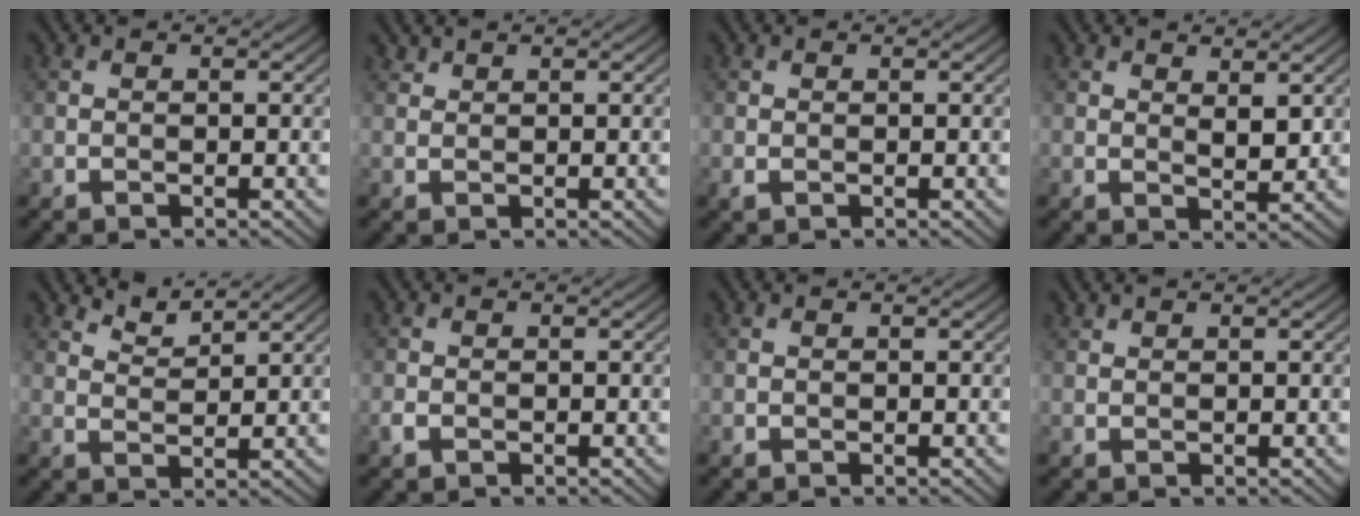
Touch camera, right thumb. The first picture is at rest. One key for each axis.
{"total": 1.0, "fx": 1.0, "fy": 0.2, "fz": 0.2, "tx": -0.006, "ty": 0.002, "tz": 0.023}
{"total": 0.8, "fx": -0.1, "fy": 0.6, "fz": 0.5, "tx": -0.013, "ty": -0.003, "tz": -0.001}
{"total": 2.7, "fx": 1.6, "fy": 1.0, "fz": 1.8, "tx": -0.031, "ty": -0.007, "tz": 0.030}
{"total": 2.8, "fx": 2.7, "fy": 0.3, "fz": 0.9, "tx": -0.020, "ty": -0.002, "tz": 0.057}
{"total": 0.9, "fx": -0.5, "fy": 0.6, "fz": 0.5, "tx": -0.012, "ty": -0.001, "tz": -0.013}
{"total": 0.0}
{"total": 0.6, "fx": 0.6, "fy": 0.0, "fz": 0.1, "tx": -0.003, "ty": 0.003, "tz": 0.013}